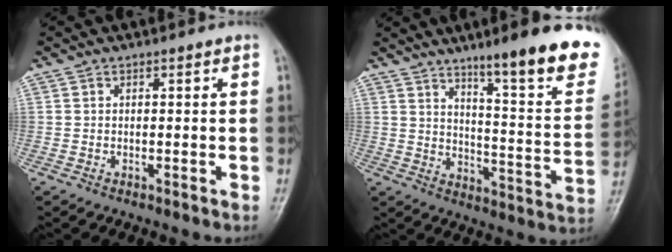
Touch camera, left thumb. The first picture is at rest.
{"total": 21.3, "force": [14.0, 3.3, 15.8], "torque": [-0.187, -0.075, 0.201]}